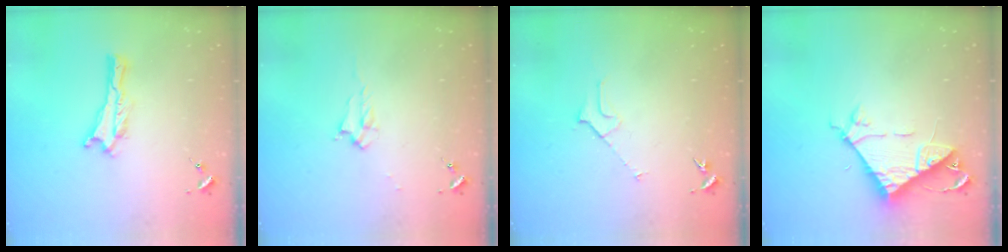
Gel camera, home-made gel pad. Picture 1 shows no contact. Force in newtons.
{"total": 1.7, "press": 1.6, "slide": 0.2}
{"total": 2.3, "press": 2.3, "slide": 0.2}
{"total": 8.1, "press": 8.0, "slide": 0.7}